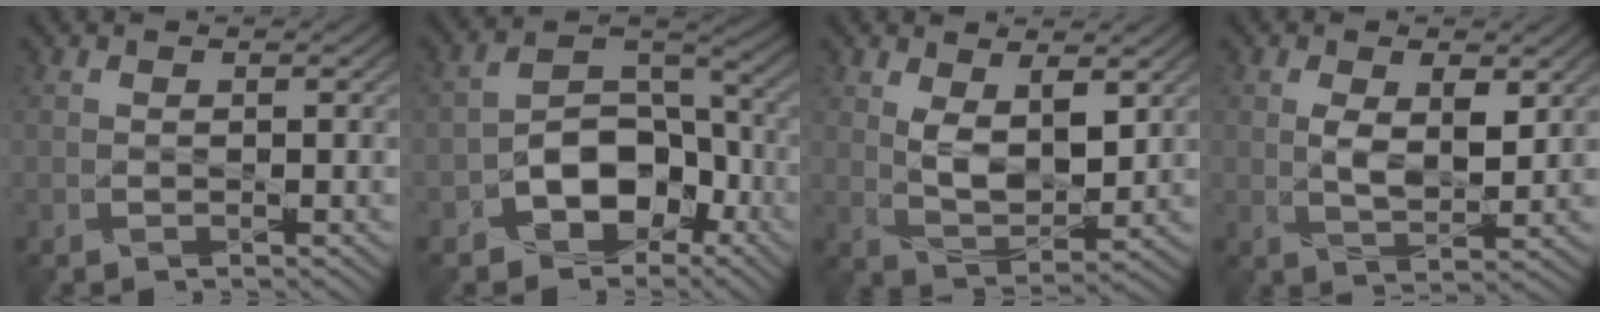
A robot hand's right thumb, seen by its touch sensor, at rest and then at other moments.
{"total": 9.5, "force": [-4.6, 6.3, 5.5], "torque": [-0.092, -0.003, -0.092]}
{"total": 6.1, "force": [2.1, 3.1, 4.8], "torque": [-0.099, -0.011, 0.045]}
{"total": 5.1, "force": [1.2, 2.5, 4.2], "torque": [-0.087, -0.008, 0.026]}